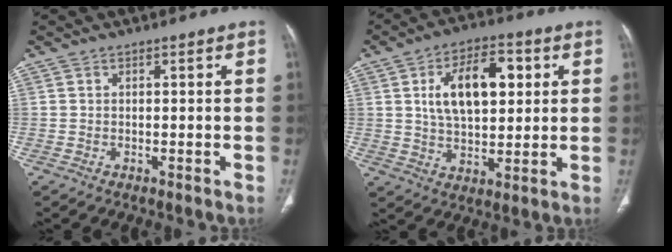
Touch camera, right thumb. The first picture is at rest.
{"total": 14.2, "force": [3.6, 7.7, 11.3], "torque": [-0.163, 0.003, 0.061]}